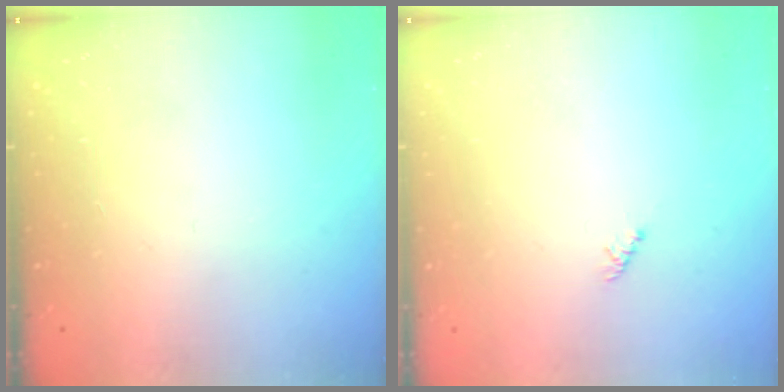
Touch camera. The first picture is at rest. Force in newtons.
{"total": 1.1, "press": 1.1, "slide": 0.3}